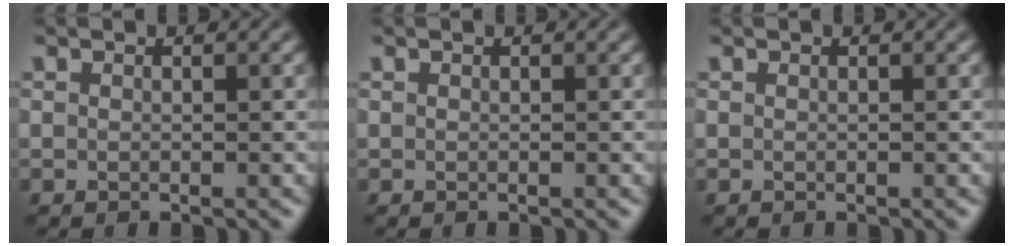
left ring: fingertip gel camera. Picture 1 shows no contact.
{"total": 0.0}
{"total": 0.0}